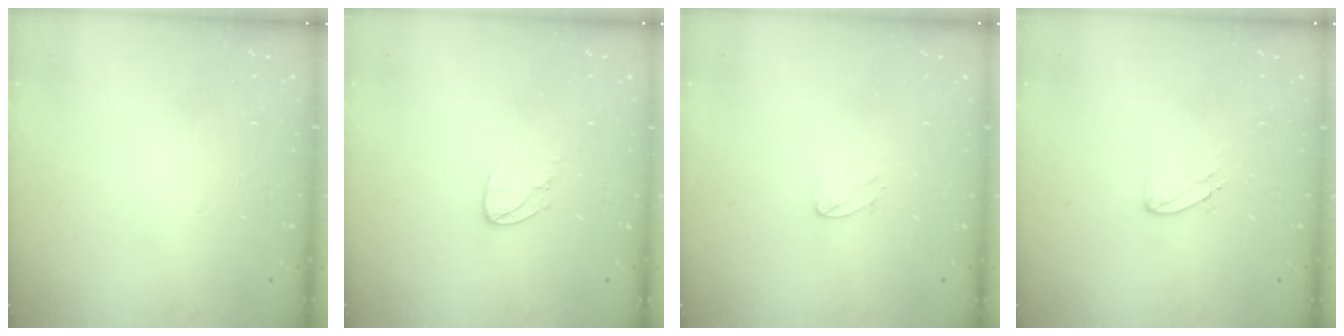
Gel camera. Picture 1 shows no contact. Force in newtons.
{"total": 5.3, "press": 5.2, "slide": 0.4}
{"total": 3.3, "press": 3.3, "slide": 0.3}
{"total": 3.9, "press": 3.8, "slide": 0.3}